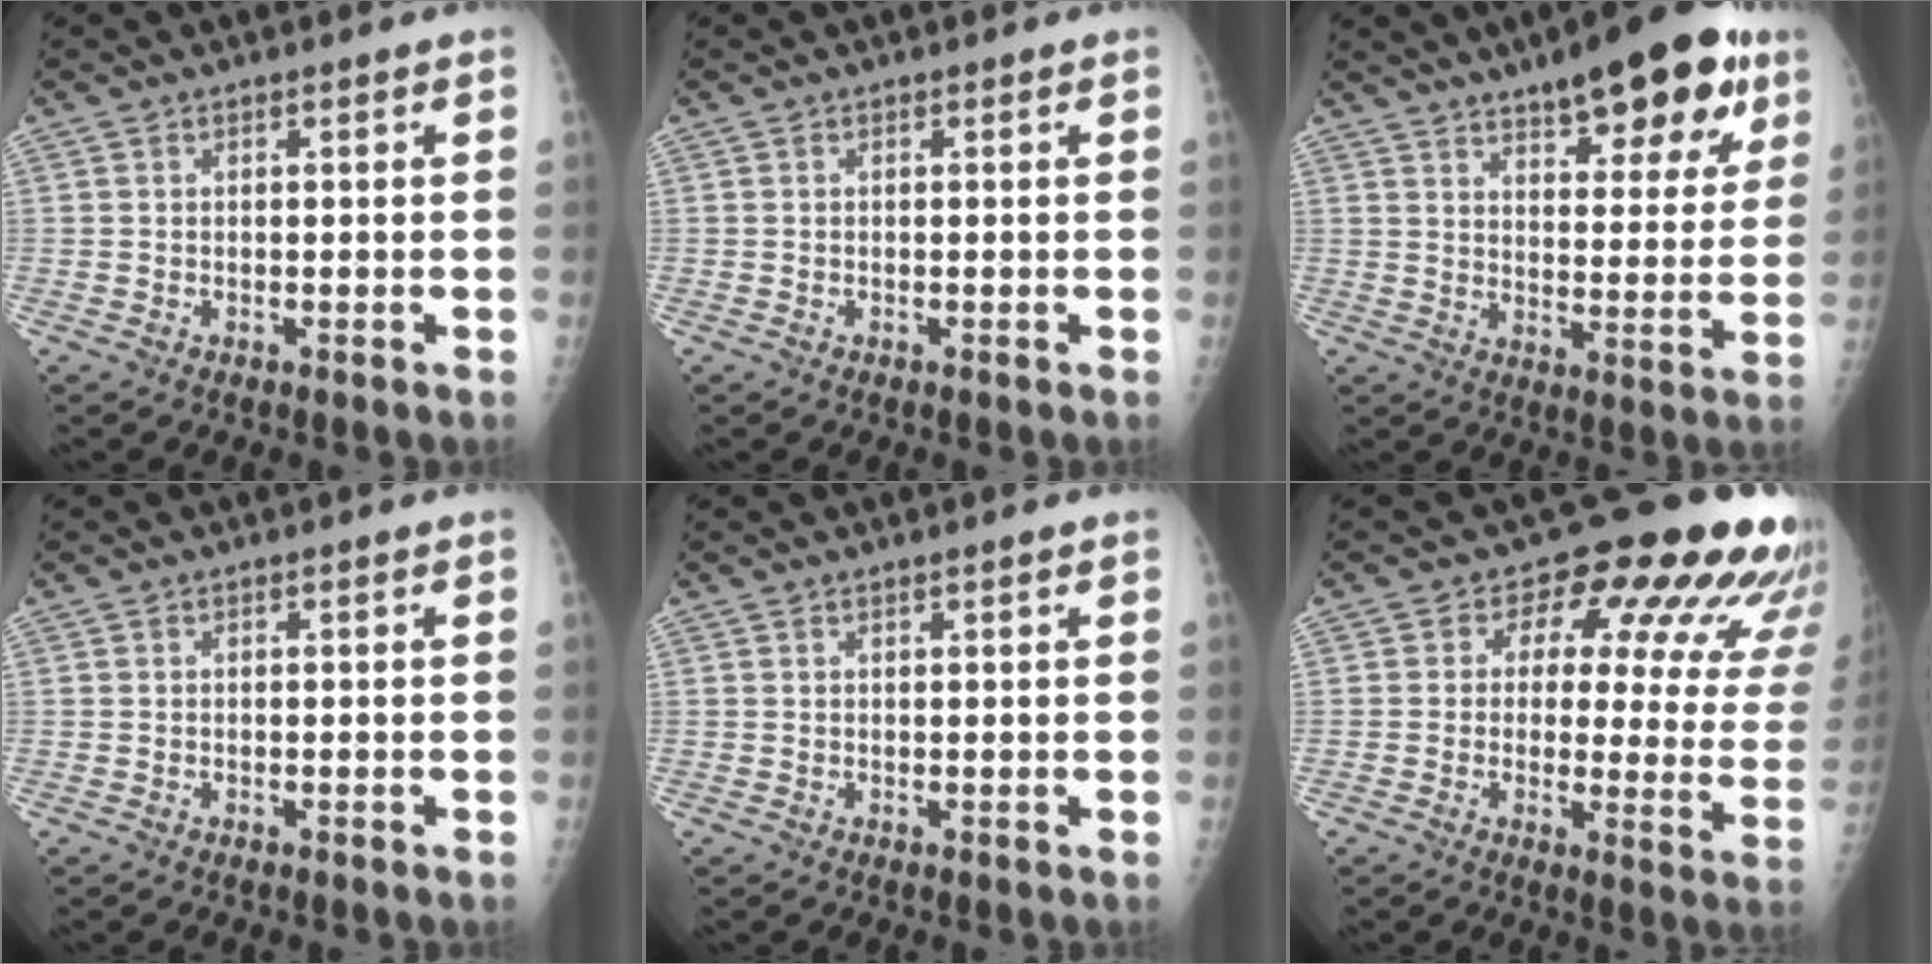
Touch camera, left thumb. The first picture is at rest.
{"total": 0.0}
{"total": 19.8, "force": [12.2, 7.0, 13.8], "torque": [-0.153, -0.033, 0.174]}
{"total": 0.0}
{"total": 0.8, "force": [0.6, 0.1, 0.5], "torque": [-0.006, -0.001, 0.010]}
{"total": 18.6, "force": [10.8, 9.0, 12.1], "torque": [-0.094, -0.040, 0.108]}